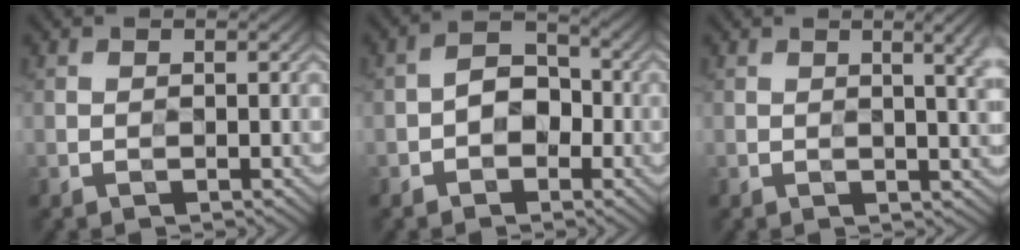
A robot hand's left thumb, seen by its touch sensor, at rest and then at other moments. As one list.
[{"total": 4.0, "force": [-1.3, 2.9, 2.4], "torque": [-0.032, 0.005, -0.029]}, {"total": 4.5, "force": [1.4, 1.2, 4.1], "torque": [-0.055, 0.006, 0.022]}]